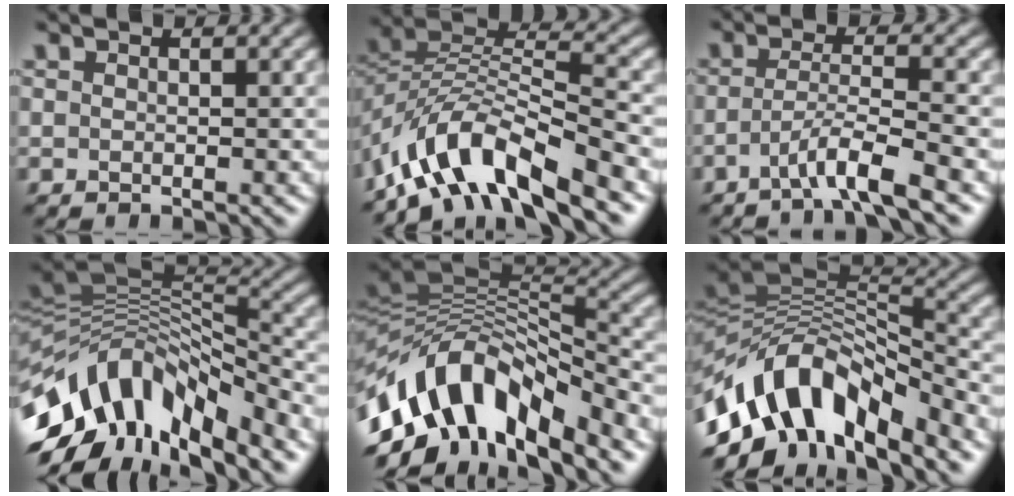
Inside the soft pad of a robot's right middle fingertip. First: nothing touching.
{"total": 9.3, "force": [-6.3, 3.1, 6.0], "torque": [-0.096, 0.007, -0.129]}
{"total": 3.9, "force": [-2.4, 0.3, 3.1], "torque": [-0.053, 0.009, -0.055]}
{"total": 12.9, "force": [-5.5, 6.6, 9.7], "torque": [-0.184, 0.022, -0.105]}
{"total": 13.0, "force": [-5.5, 6.4, 9.9], "torque": [-0.179, 0.019, -0.105]}
{"total": 12.0, "force": [-6.0, 5.9, 8.6], "torque": [-0.147, 0.014, -0.118]}